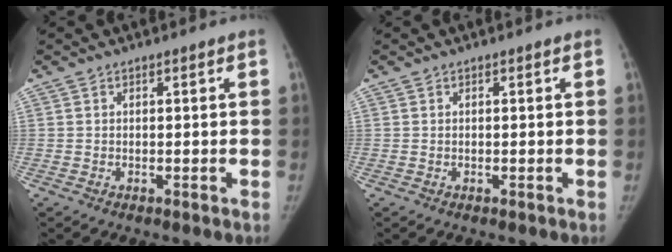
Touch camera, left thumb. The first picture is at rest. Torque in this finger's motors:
{"motor_torque": [0.00, 0.00, 0.00, 0.00, 0.00]}